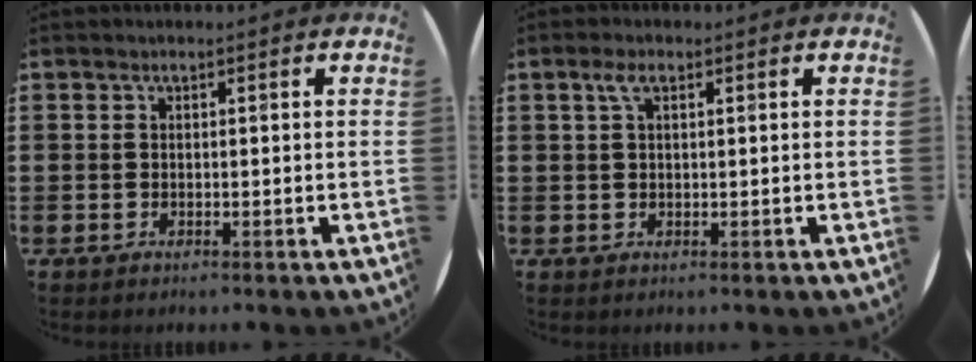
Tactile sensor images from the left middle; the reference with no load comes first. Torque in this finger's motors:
{"motor_torque": [0.69, -0.03, 0.01, 0.02]}